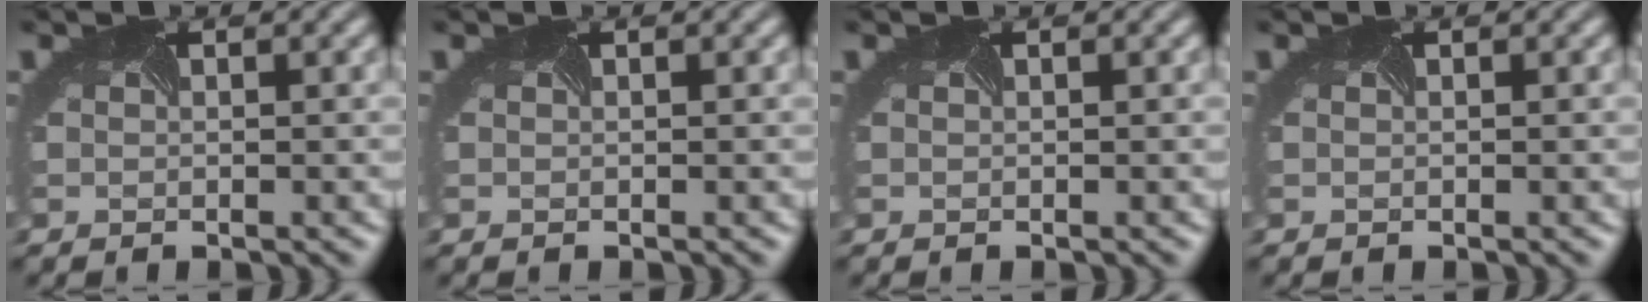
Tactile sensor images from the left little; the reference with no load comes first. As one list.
[{"total": 0.0}, {"total": 0.0}, {"total": 0.0}]